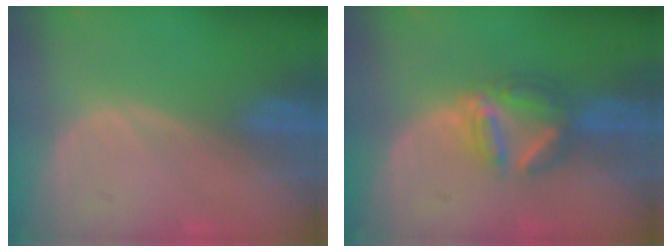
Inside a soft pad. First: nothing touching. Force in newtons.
{"total": 6.2, "press": 5.5, "slide": 2.8}